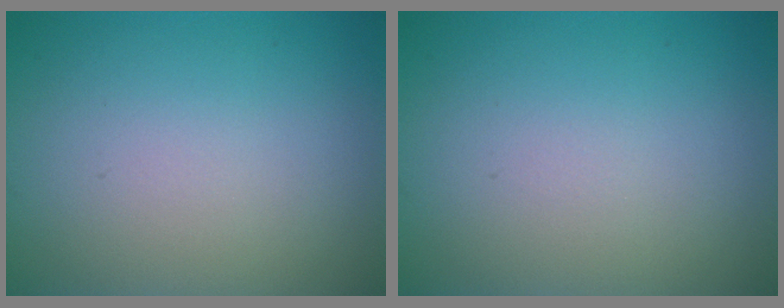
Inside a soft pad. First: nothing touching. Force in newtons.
{"total": 0.0}